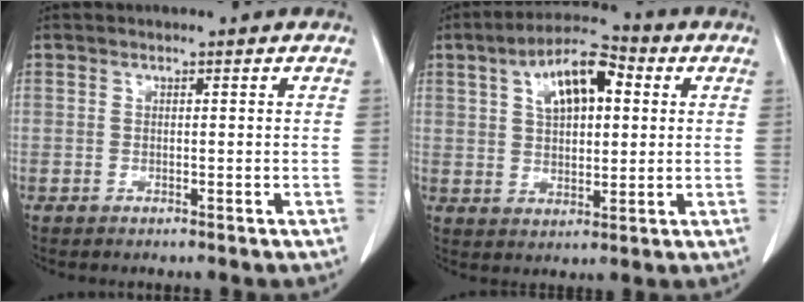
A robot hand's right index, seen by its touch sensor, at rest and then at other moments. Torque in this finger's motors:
{"motor_torque": [0.66, 0.50, 0.28, 0.12]}